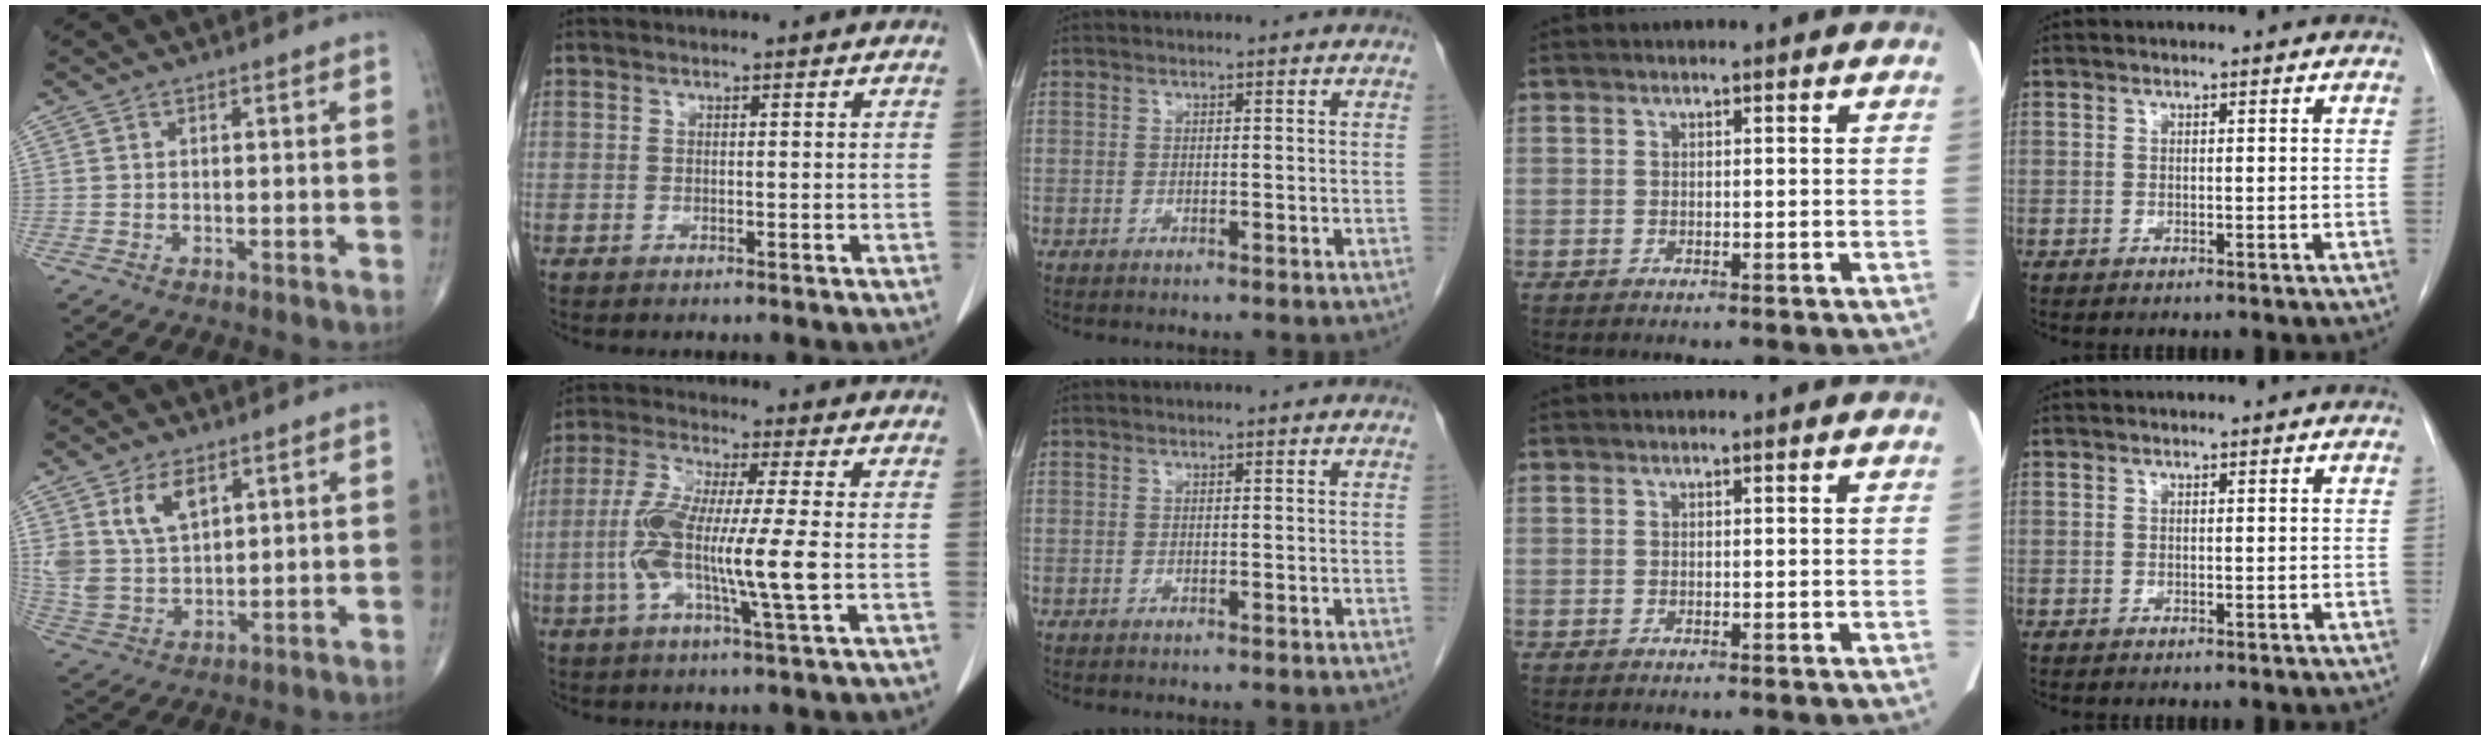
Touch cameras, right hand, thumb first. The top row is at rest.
{"thumb": {"total": 9.6, "force": [4.6, 5.7, 6.2], "torque": [-0.109, -0.019, 0.101]}, "index": {"total": 12.1, "force": [-1.8, 0.3, 11.9], "torque": [-0.233, -0.007, -0.042]}}